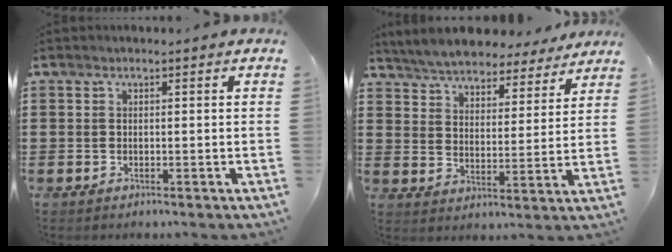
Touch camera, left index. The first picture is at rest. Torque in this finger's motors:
{"motor_torque": [2.14, 0.00, 0.52, 0.03]}